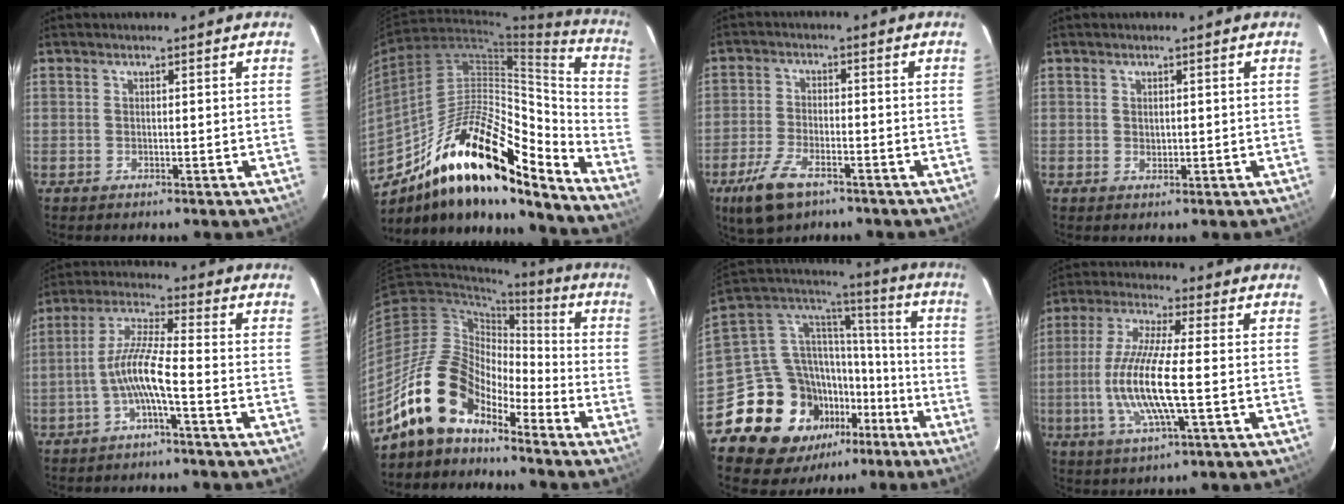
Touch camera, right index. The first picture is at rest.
{"total": 23.8, "force": [-16.1, 7.8, 15.6], "torque": [-0.251, 0.005, -0.273]}
{"total": 9.0, "force": [-5.7, 4.0, 5.8], "torque": [-0.144, -0.016, -0.109]}
{"total": 0.8, "force": [0.3, 0.7, 0.4], "torque": [-0.003, 0.003, 0.007]}
{"total": 7.3, "force": [-3.1, 0.2, 6.6], "torque": [-0.149, 0.013, -0.059]}
{"total": 14.5, "force": [-11.1, 6.6, 6.6], "torque": [-0.121, 0.016, -0.217]}
{"total": 21.2, "force": [-11.7, 15.8, 7.9], "torque": [-0.176, 0.068, -0.173]}
{"total": 13.3, "force": [-2.2, 1.7, 13.0], "torque": [-0.264, -0.008, -0.041]}